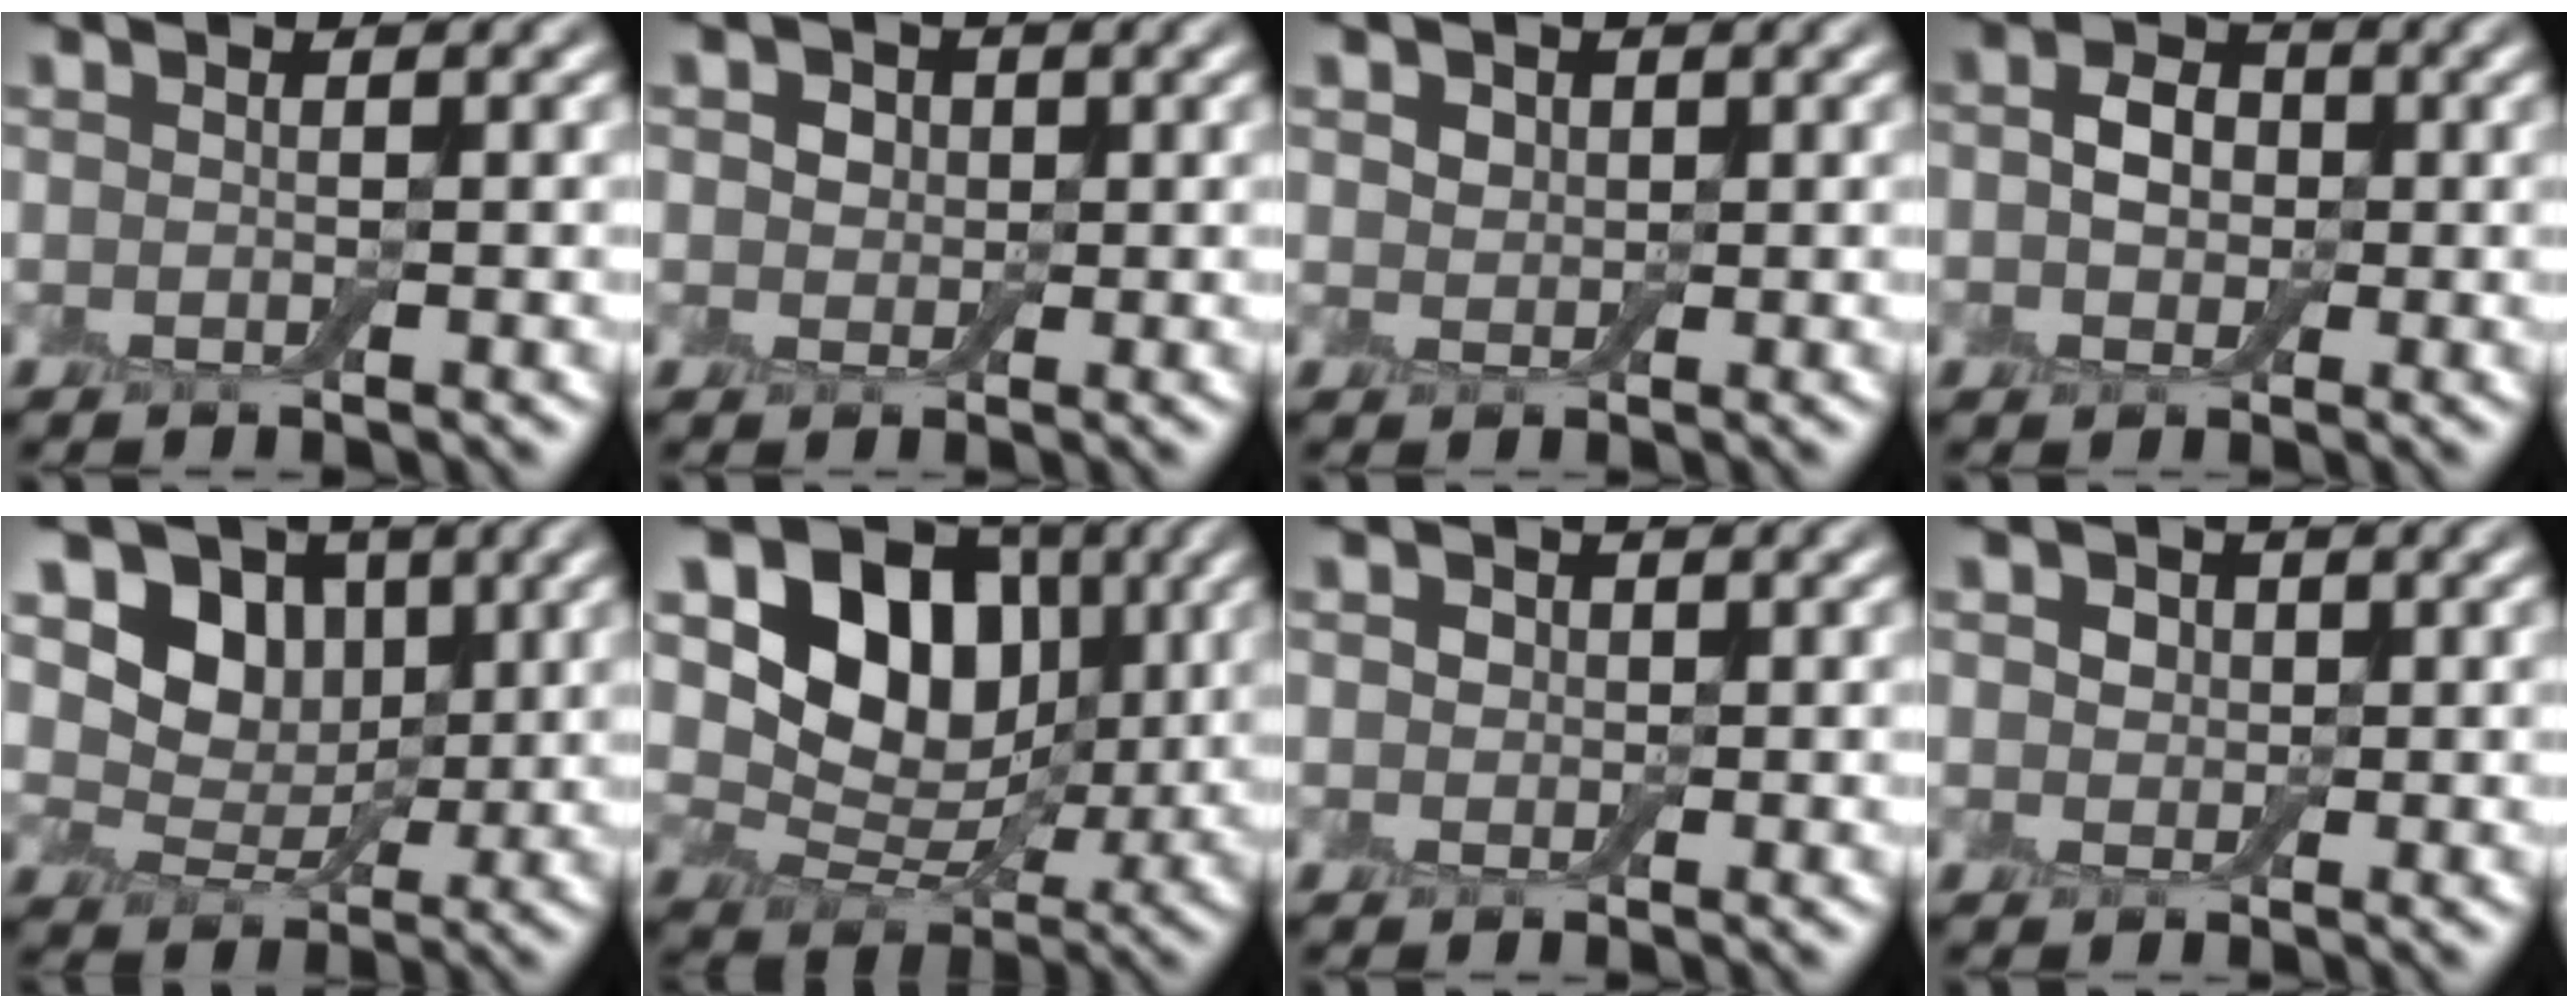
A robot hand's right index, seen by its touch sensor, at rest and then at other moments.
{"total": 2.6, "force": [0.9, 2.1, 1.2], "torque": [-0.015, 0.013, -0.004]}
{"total": 1.7, "force": [0.9, 1.3, 0.7], "torque": [-0.013, 0.006, 0.008]}
{"total": 3.2, "force": [0.0, 2.6, 2.0], "torque": [-0.034, 0.004, -0.010]}
{"total": 5.7, "force": [2.0, 4.5, 2.9], "torque": [-0.046, -0.007, 0.020]}
{"total": 9.4, "force": [2.4, 7.3, 5.5], "torque": [-0.090, -0.012, 0.032]}
{"total": 1.3, "force": [0.3, 1.2, 0.4], "torque": [-0.003, 0.004, -0.004]}
{"total": 2.1, "force": [0.7, 1.8, 1.0], "torque": [-0.012, 0.012, -0.005]}